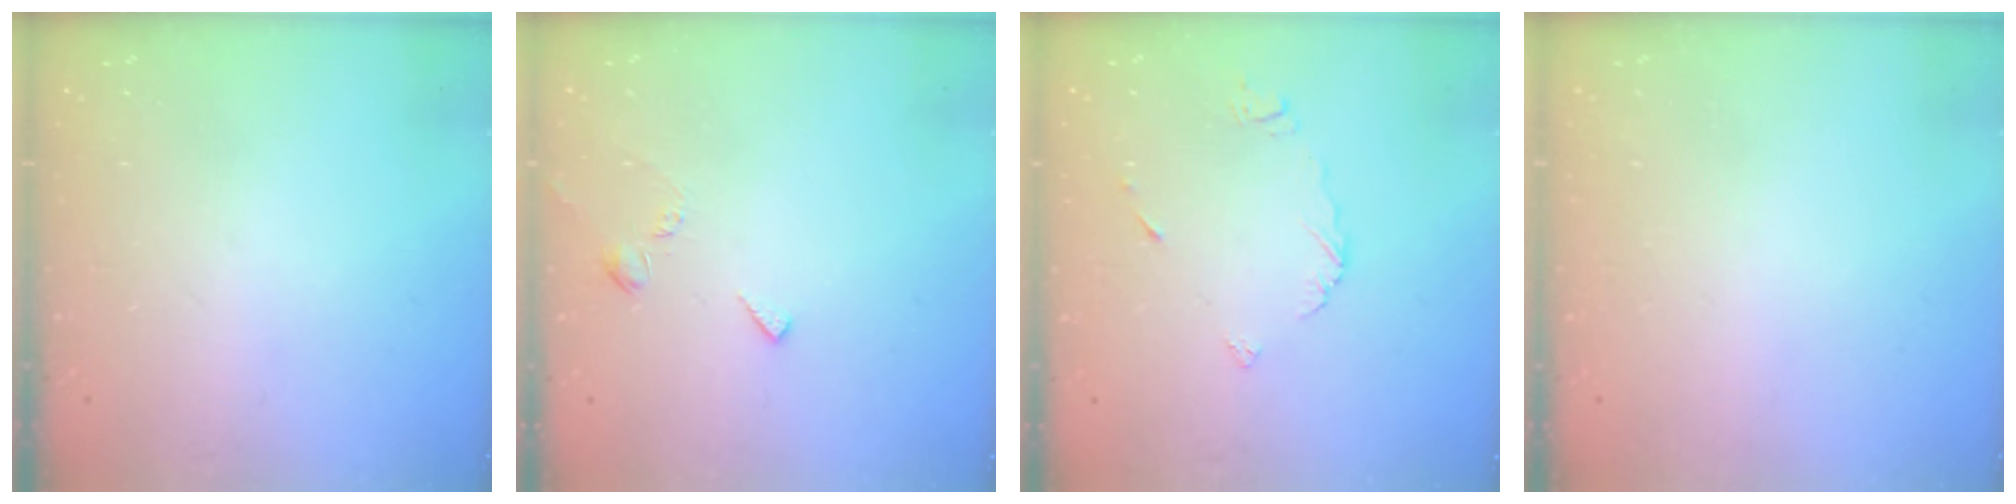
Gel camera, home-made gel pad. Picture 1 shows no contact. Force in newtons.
{"total": 4.9, "press": 4.8, "slide": 0.6}
{"total": 4.6, "press": 4.6, "slide": 0.0}
{"total": 1.8, "press": 1.8, "slide": 0.1}